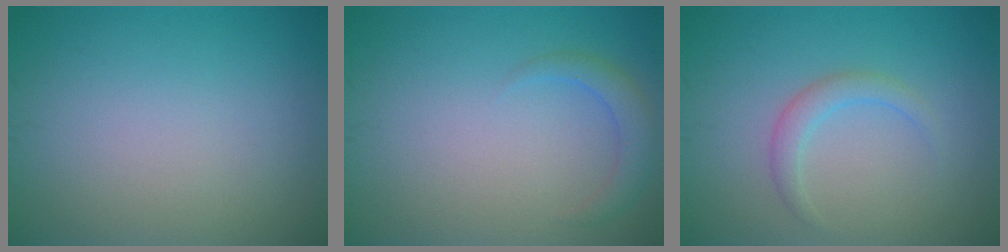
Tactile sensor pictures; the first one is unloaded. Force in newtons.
{"total": 1.9, "press": 1.9, "slide": 0.1}
{"total": 1.8, "press": 1.8, "slide": 0.2}